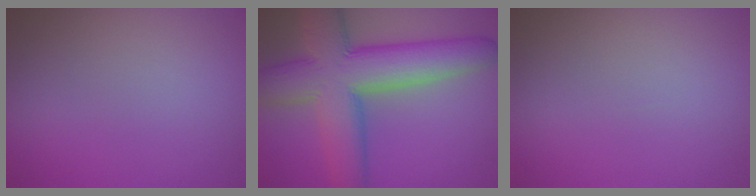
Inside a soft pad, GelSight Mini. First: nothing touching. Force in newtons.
{"total": 11.2, "press": 11.2, "slide": 0.6}
{"total": 0.0}